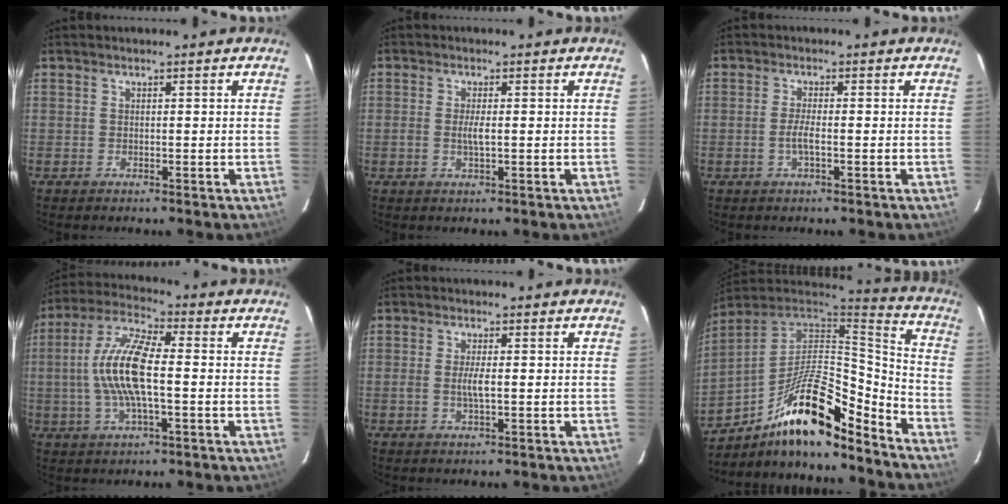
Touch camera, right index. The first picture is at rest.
{"total": 2.1, "force": [-0.2, 0.4, 2.1], "torque": [-0.040, -0.003, -0.003]}
{"total": 2.3, "force": [-0.9, 0.1, 2.1], "torque": [-0.044, -0.003, -0.016]}
{"total": 12.5, "force": [-0.8, 3.7, 12.0], "torque": [-0.246, 0.009, -0.022]}
{"total": 2.6, "force": [-0.3, 0.4, 2.6], "torque": [-0.049, -0.003, -0.005]}
{"total": 20.0, "force": [-13.1, 5.8, 13.9], "torque": [-0.246, 0.003, -0.230]}